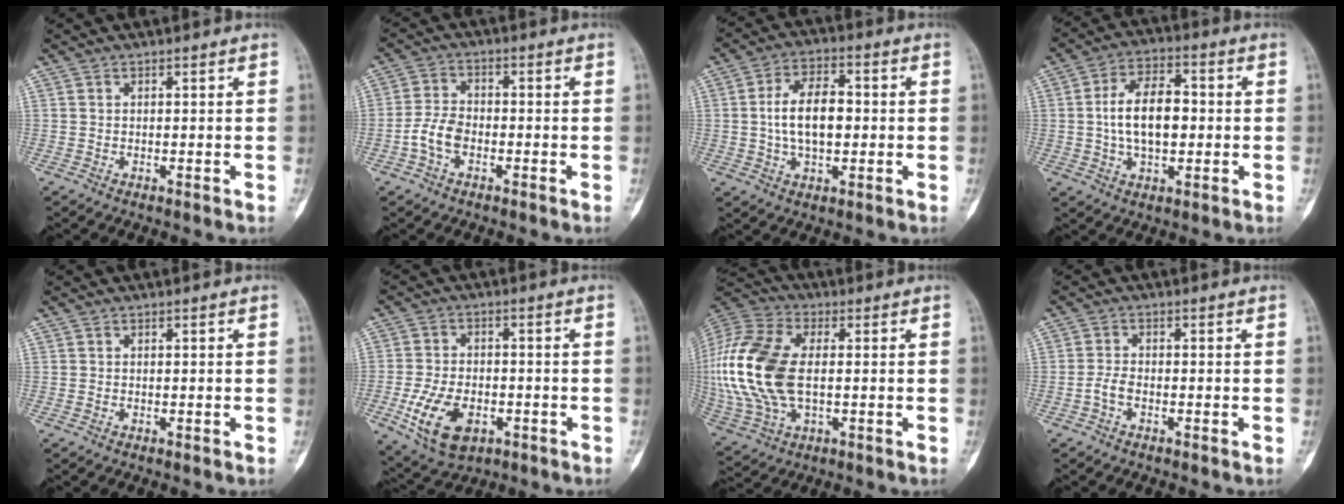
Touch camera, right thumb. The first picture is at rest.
{"total": 5.5, "force": [-2.1, 3.4, 3.7], "torque": [-0.070, 0.020, -0.048]}
{"total": 10.5, "force": [0.0, 5.9, 8.7], "torque": [-0.141, 0.015, -0.004]}
{"total": 11.7, "force": [-0.1, 6.6, 9.6], "torque": [-0.154, 0.018, -0.004]}
{"total": 0.0}
{"total": 11.8, "force": [-4.3, 7.0, 8.4], "torque": [-0.150, 0.008, -0.065]}
{"total": 22.0, "force": [-0.1, 12.6, 18.0], "torque": [-0.416, 0.003, 0.002]}
{"total": 2.2, "force": [-1.0, 1.1, 1.6], "torque": [-0.032, 0.010, -0.026]}